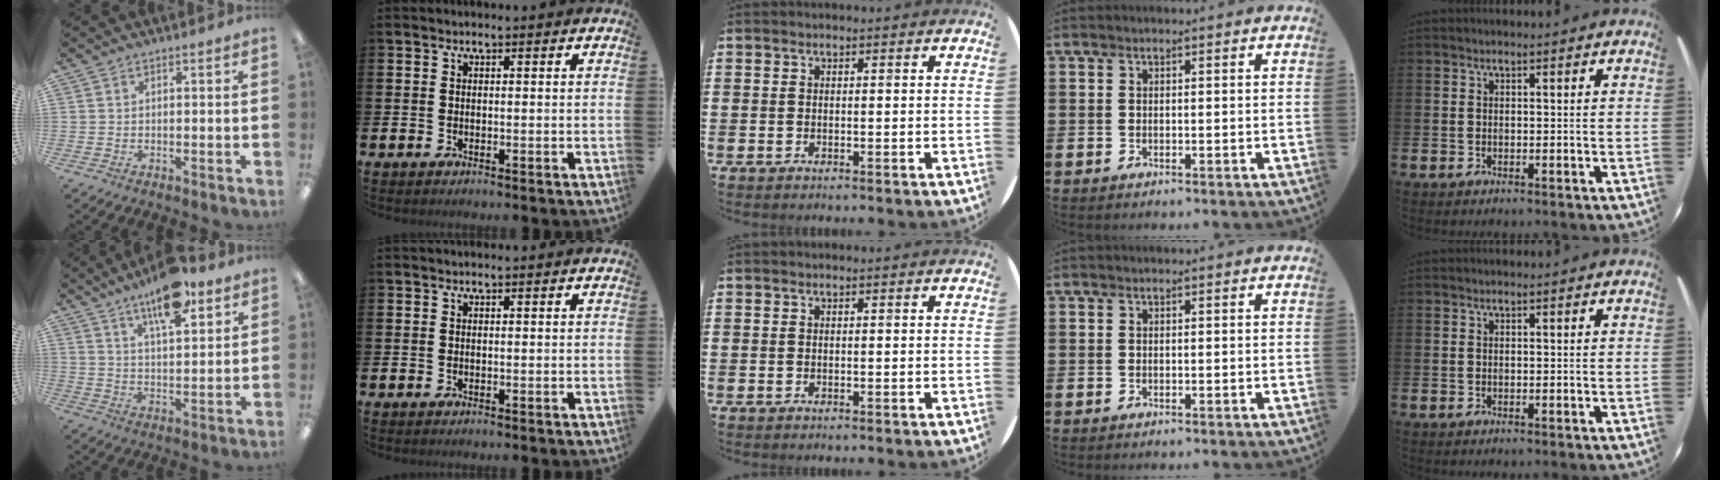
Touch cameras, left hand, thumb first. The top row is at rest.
{"thumb": {"total": 12.5, "force": [8.6, 4.2, 8.1], "torque": [-0.118, -0.045, 0.143]}}